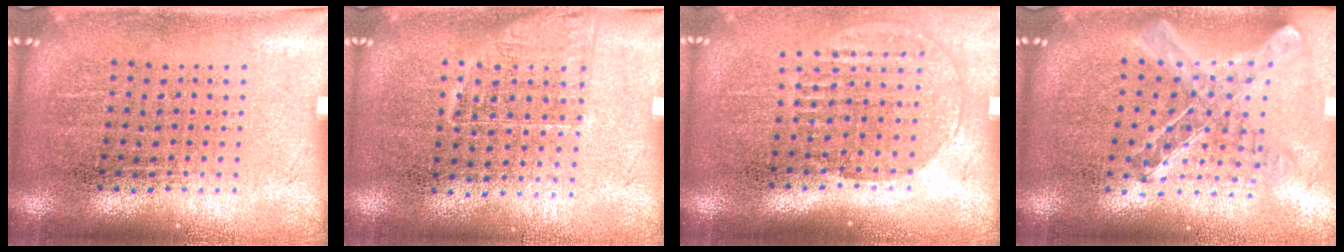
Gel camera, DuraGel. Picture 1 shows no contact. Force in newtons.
{"total": 1.2, "press": 0.9, "slide": 0.7}
{"total": 1.4, "press": 1.2, "slide": 0.7}
{"total": 0.9, "press": 0.9, "slide": 0.1}